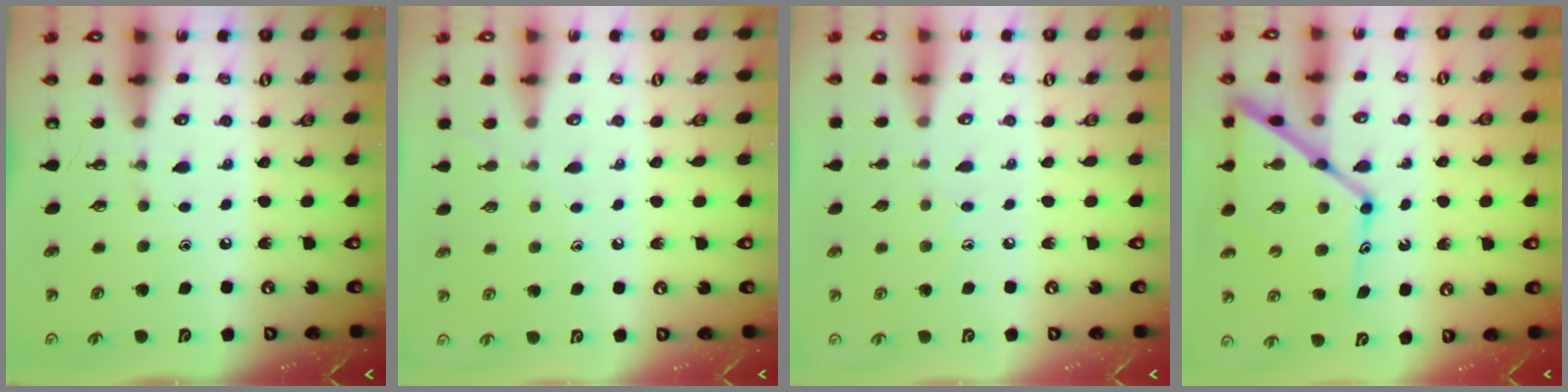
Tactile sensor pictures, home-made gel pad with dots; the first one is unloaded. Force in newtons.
{"total": 2.9, "press": 2.9, "slide": 0.4}
{"total": 5.7, "press": 5.6, "slide": 0.6}
{"total": 16.3, "press": 16.3, "slide": 1.5}